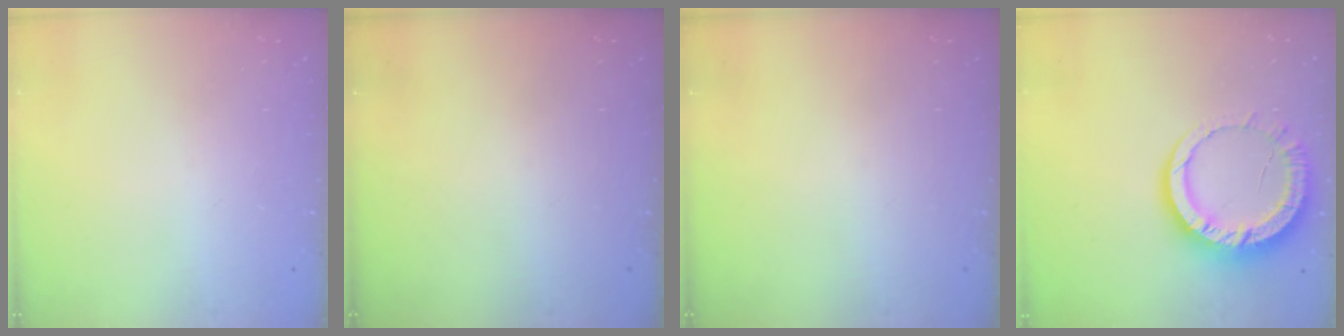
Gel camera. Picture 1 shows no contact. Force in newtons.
{"total": 0.0}
{"total": 0.0}
{"total": 12.7, "press": 12.6, "slide": 1.4}